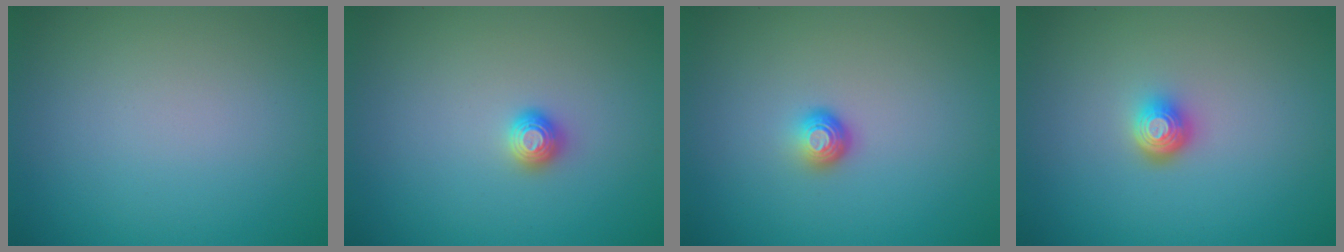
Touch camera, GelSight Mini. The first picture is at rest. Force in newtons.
{"total": 1.1, "press": 1.1, "slide": 0.1}
{"total": 1.4, "press": 1.1, "slide": 1.0}
{"total": 2.0, "press": 1.4, "slide": 1.4}